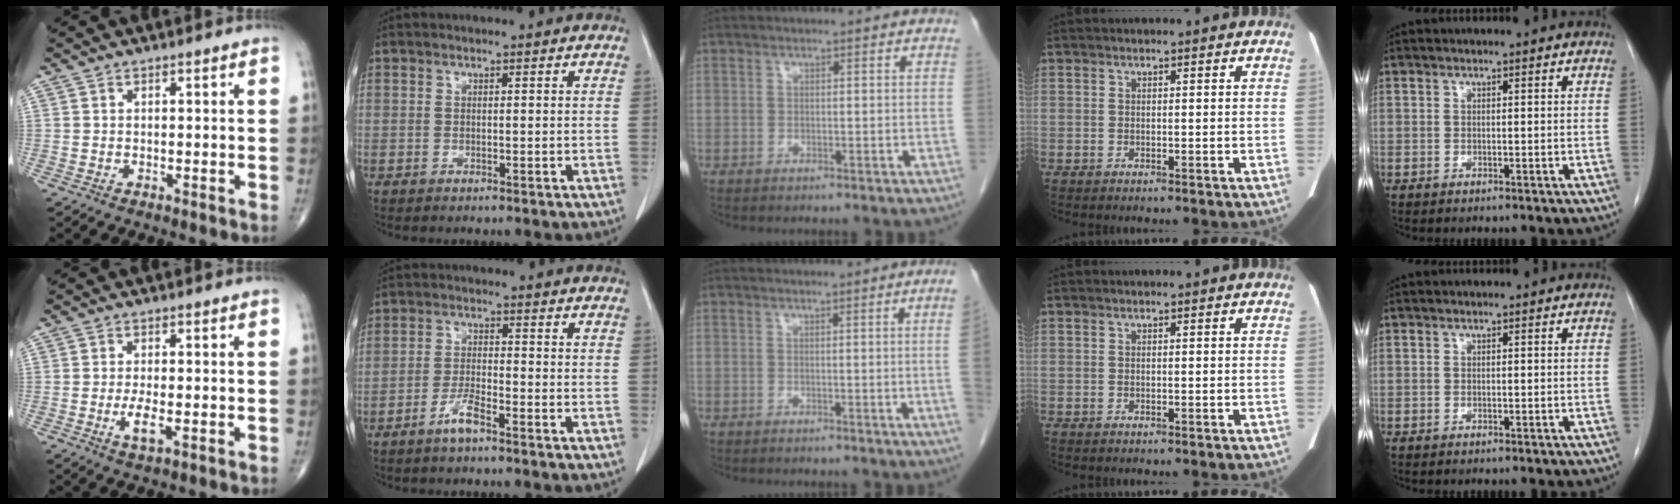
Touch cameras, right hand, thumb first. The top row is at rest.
{"thumb": {"total": 3.9, "force": [-1.1, 1.3, 3.5], "torque": [-0.072, -0.005, -0.019]}, "index": {"total": 3.7, "force": [-2.7, 0.4, 2.5], "torque": [-0.053, -0.001, -0.054]}, "middle": {"total": 3.3, "force": [-0.4, -1.2, 3.1], "torque": [-0.032, -0.004, -0.005]}}